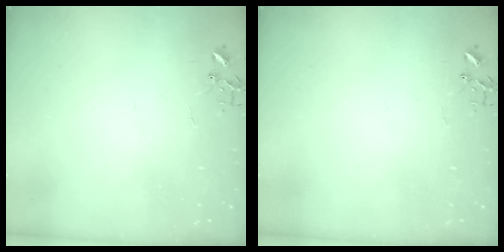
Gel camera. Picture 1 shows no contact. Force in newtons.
{"total": 0.0}